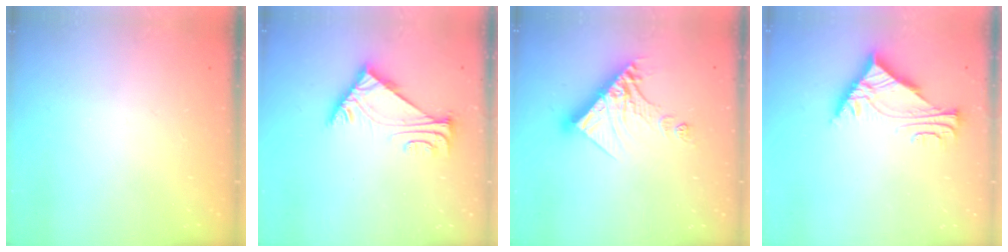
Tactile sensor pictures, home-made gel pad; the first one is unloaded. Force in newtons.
{"total": 5.7, "press": 5.7, "slide": 1.0}
{"total": 14.6, "press": 14.5, "slide": 1.3}
{"total": 7.9, "press": 7.8, "slide": 1.1}